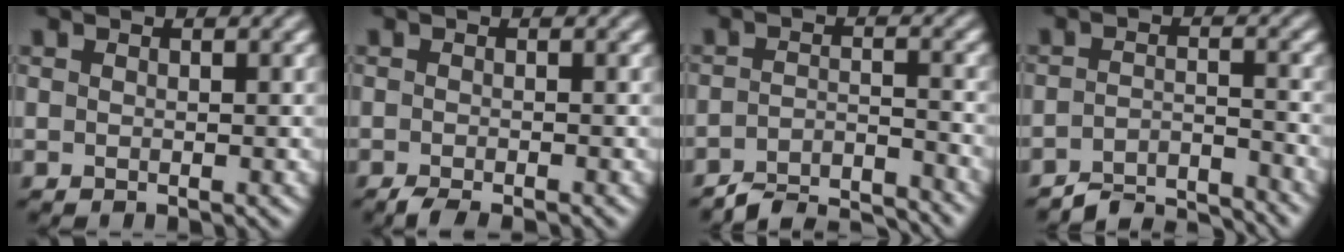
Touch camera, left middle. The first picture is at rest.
{"total": 1.4, "force": [-1.2, 0.0, 0.7], "torque": [-0.012, 0.002, -0.025]}
{"total": 5.8, "force": [-5.5, 1.0, 1.7], "torque": [-0.028, -0.004, -0.092]}
{"total": 5.2, "force": [-4.9, 0.8, 1.4], "torque": [-0.025, 0.000, -0.085]}